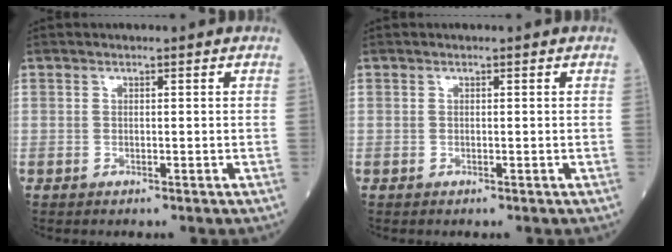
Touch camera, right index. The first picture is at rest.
{"total": 0.0}